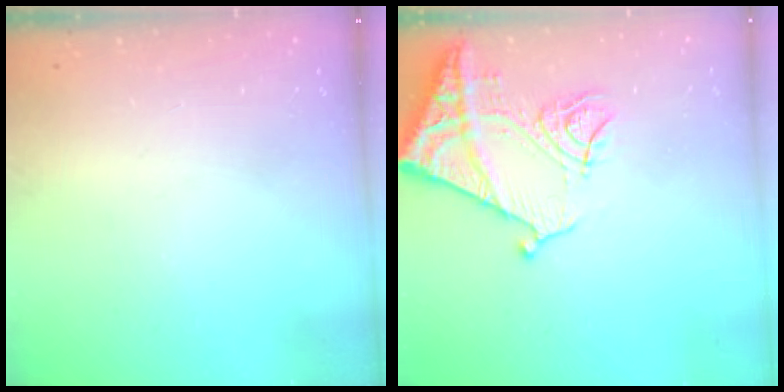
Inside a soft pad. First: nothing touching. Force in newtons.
{"total": 15.7, "press": 15.6, "slide": 1.7}